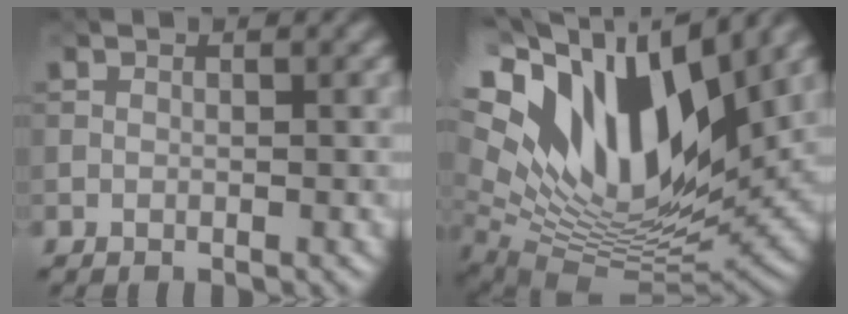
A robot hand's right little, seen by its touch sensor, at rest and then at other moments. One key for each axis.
{"total": 17.5, "fx": 7.1, "fy": 8.2, "fz": 13.7, "tx": -0.257, "ty": 0.028, "tz": 0.116}